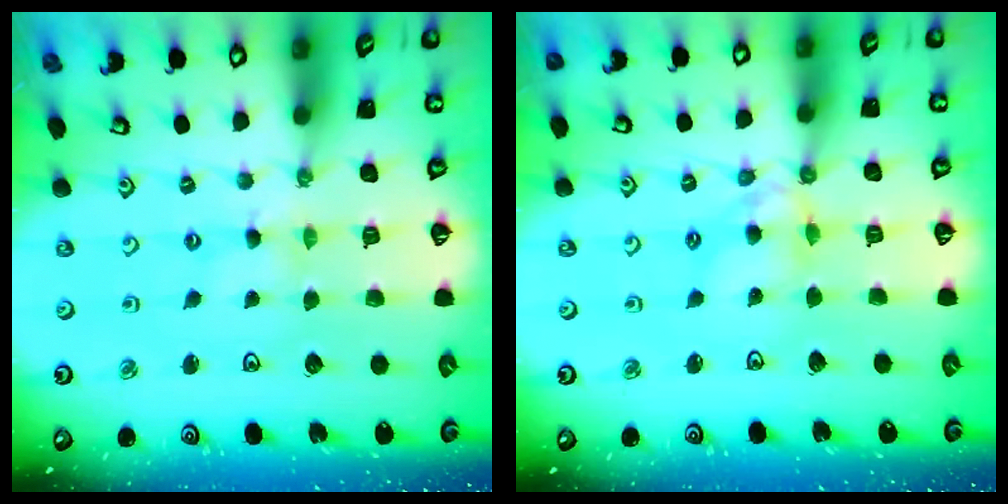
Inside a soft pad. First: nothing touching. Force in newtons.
{"total": 7.7, "press": 7.6, "slide": 0.8}